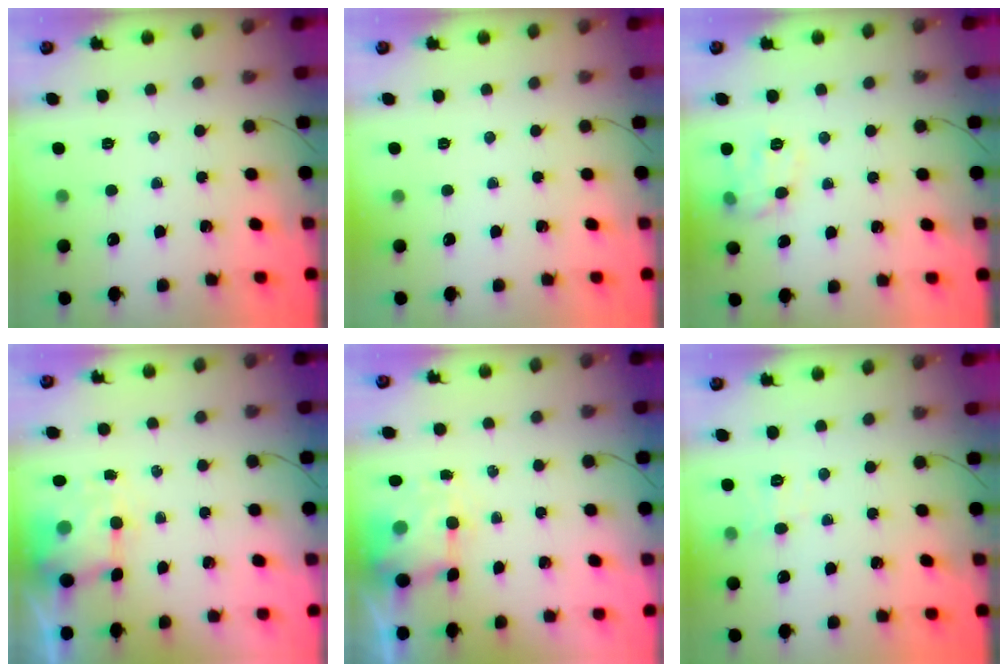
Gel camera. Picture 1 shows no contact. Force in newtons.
{"total": 0.0}
{"total": 10.0, "press": 9.9, "slide": 1.2}
{"total": 5.1, "press": 5.1, "slide": 0.6}
{"total": 5.1, "press": 5.1, "slide": 0.6}
{"total": 5.9, "press": 5.7, "slide": 1.6}